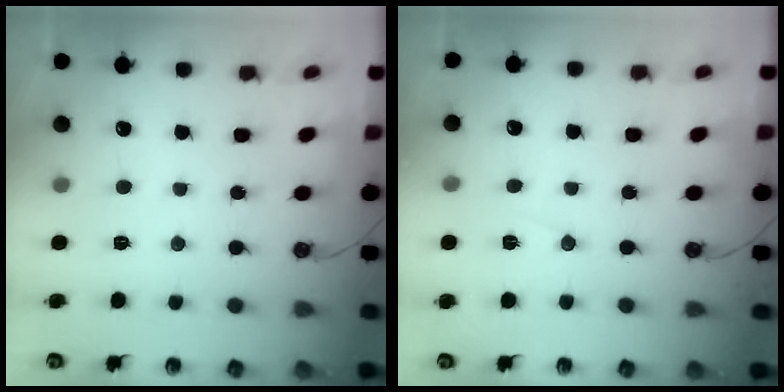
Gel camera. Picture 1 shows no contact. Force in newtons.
{"total": 6.5, "press": 4.7, "slide": 4.4}